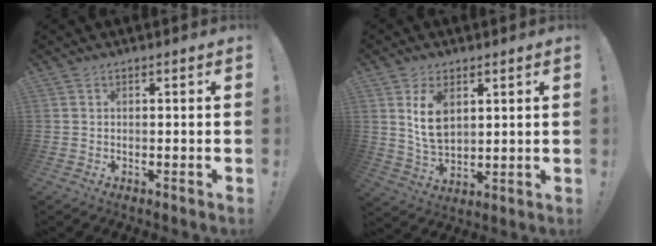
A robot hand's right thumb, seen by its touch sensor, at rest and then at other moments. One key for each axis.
{"total": 9.2, "fx": 3.8, "fy": 5.9, "fz": 5.9, "tx": -0.093, "ty": -0.012, "tz": 0.071}